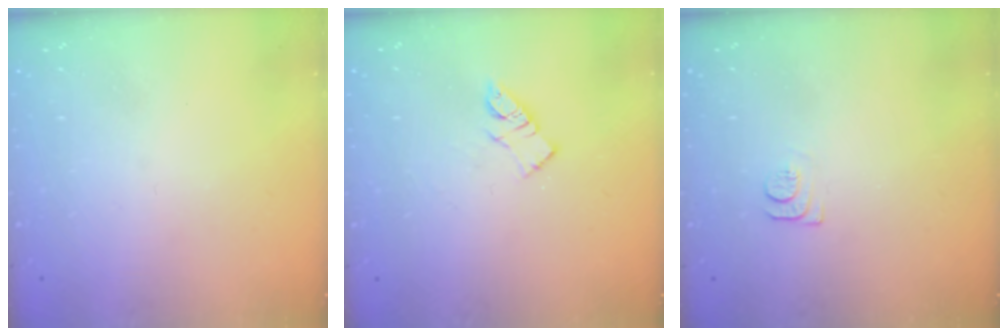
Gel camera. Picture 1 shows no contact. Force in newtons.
{"total": 7.5, "press": 7.4, "slide": 0.4}
{"total": 4.3, "press": 4.3, "slide": 0.7}